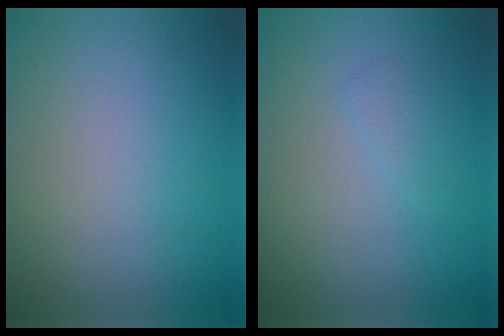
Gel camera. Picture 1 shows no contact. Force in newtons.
{"total": 0.9, "press": 0.9, "slide": 0.0}